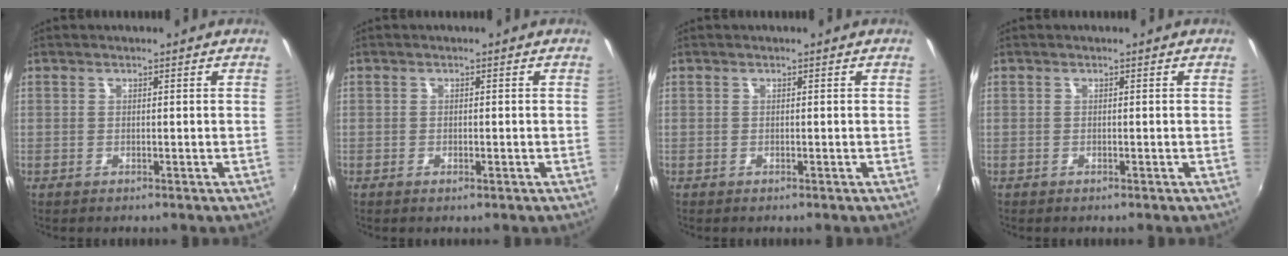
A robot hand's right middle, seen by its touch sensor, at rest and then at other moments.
{"total": 0.8, "force": [-0.5, 0.4, 0.5], "torque": [-0.009, -0.003, -0.008]}
{"total": 0.0}
{"total": 0.0}